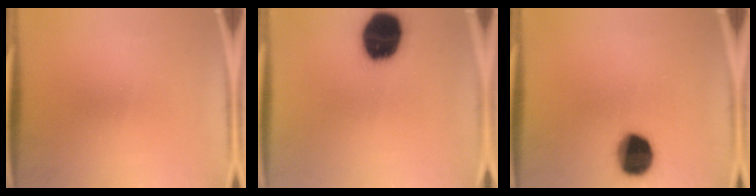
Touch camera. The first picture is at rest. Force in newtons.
{"total": 18.2}
{"total": 12.8}